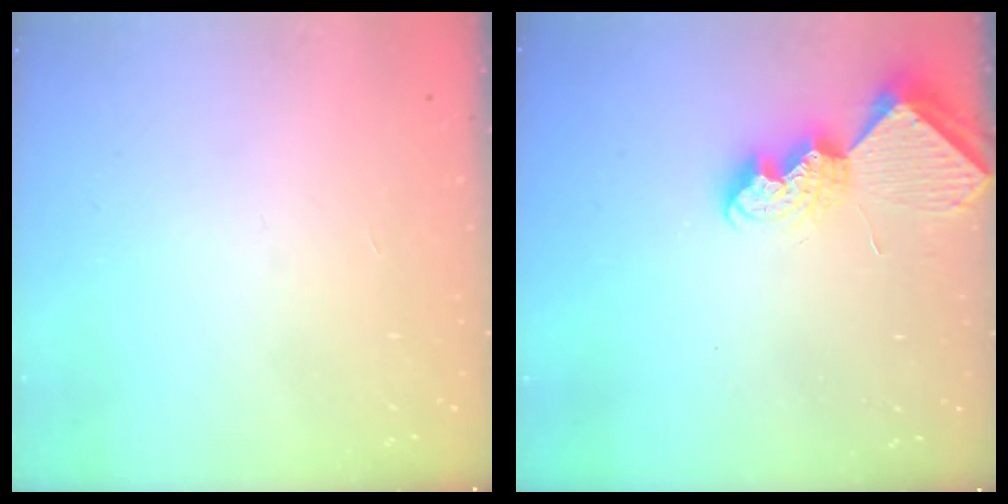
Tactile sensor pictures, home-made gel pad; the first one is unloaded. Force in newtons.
{"total": 7.7, "press": 7.7, "slide": 0.5}